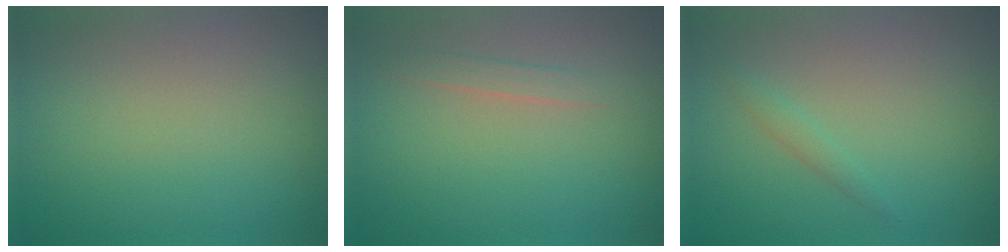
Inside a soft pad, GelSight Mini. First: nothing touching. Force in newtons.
{"total": 1.2, "press": 1.2, "slide": 0.1}
{"total": 1.0, "press": 1.0, "slide": 0.1}